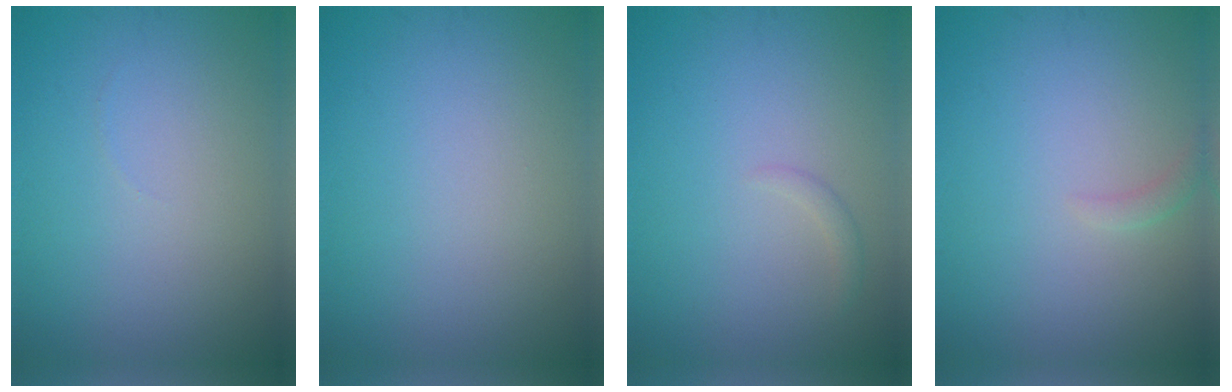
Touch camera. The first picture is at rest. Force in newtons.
{"total": 0.0}
{"total": 0.8, "press": 0.8, "slide": 0.0}
{"total": 0.9, "press": 0.8, "slide": 0.1}